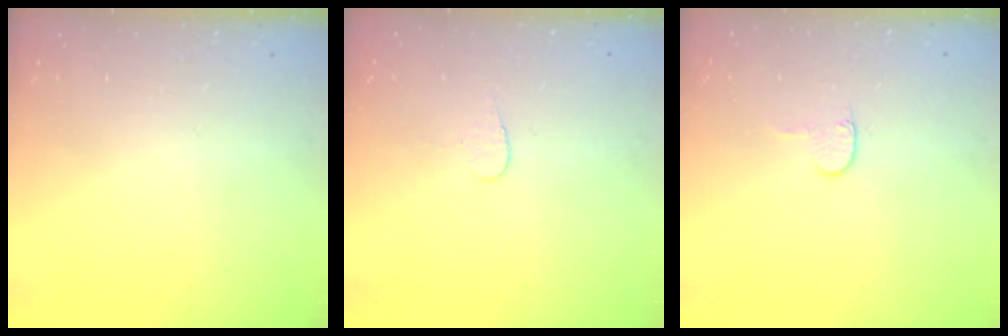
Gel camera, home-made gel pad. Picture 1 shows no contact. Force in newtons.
{"total": 3.9, "press": 3.9, "slide": 0.3}
{"total": 4.0, "press": 4.0, "slide": 0.4}